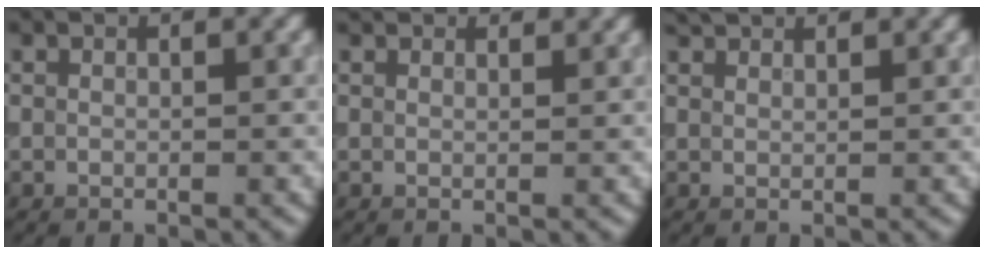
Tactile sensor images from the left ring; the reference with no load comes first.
{"total": 2.5, "force": [2.4, 0.7, 0.6], "torque": [-0.014, -0.001, 0.029]}
{"total": 2.5, "force": [2.3, 0.4, 0.7], "torque": [-0.015, 0.005, 0.033]}